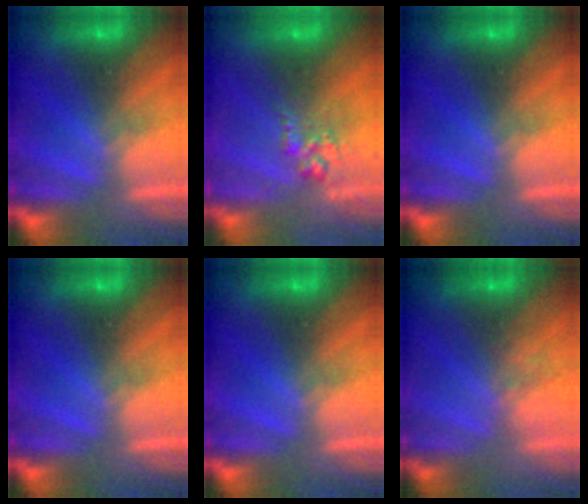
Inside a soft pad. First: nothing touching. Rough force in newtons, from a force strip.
{"total": 2.8}
{"total": 0.0}
{"total": 0.0}
{"total": 0.0}
{"total": 2.2}